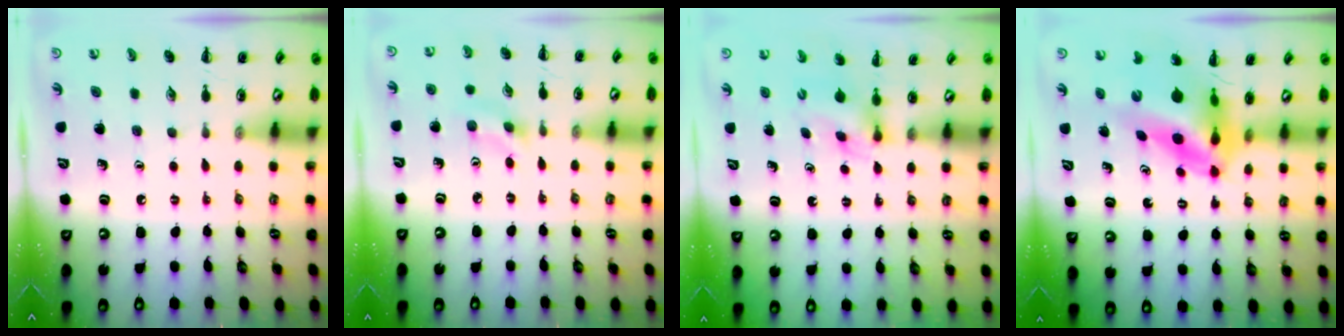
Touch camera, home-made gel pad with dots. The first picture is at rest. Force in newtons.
{"total": 1.6, "press": 1.5, "slide": 0.5}
{"total": 4.4, "press": 4.3, "slide": 0.9}
{"total": 9.5, "press": 9.0, "slide": 3.2}